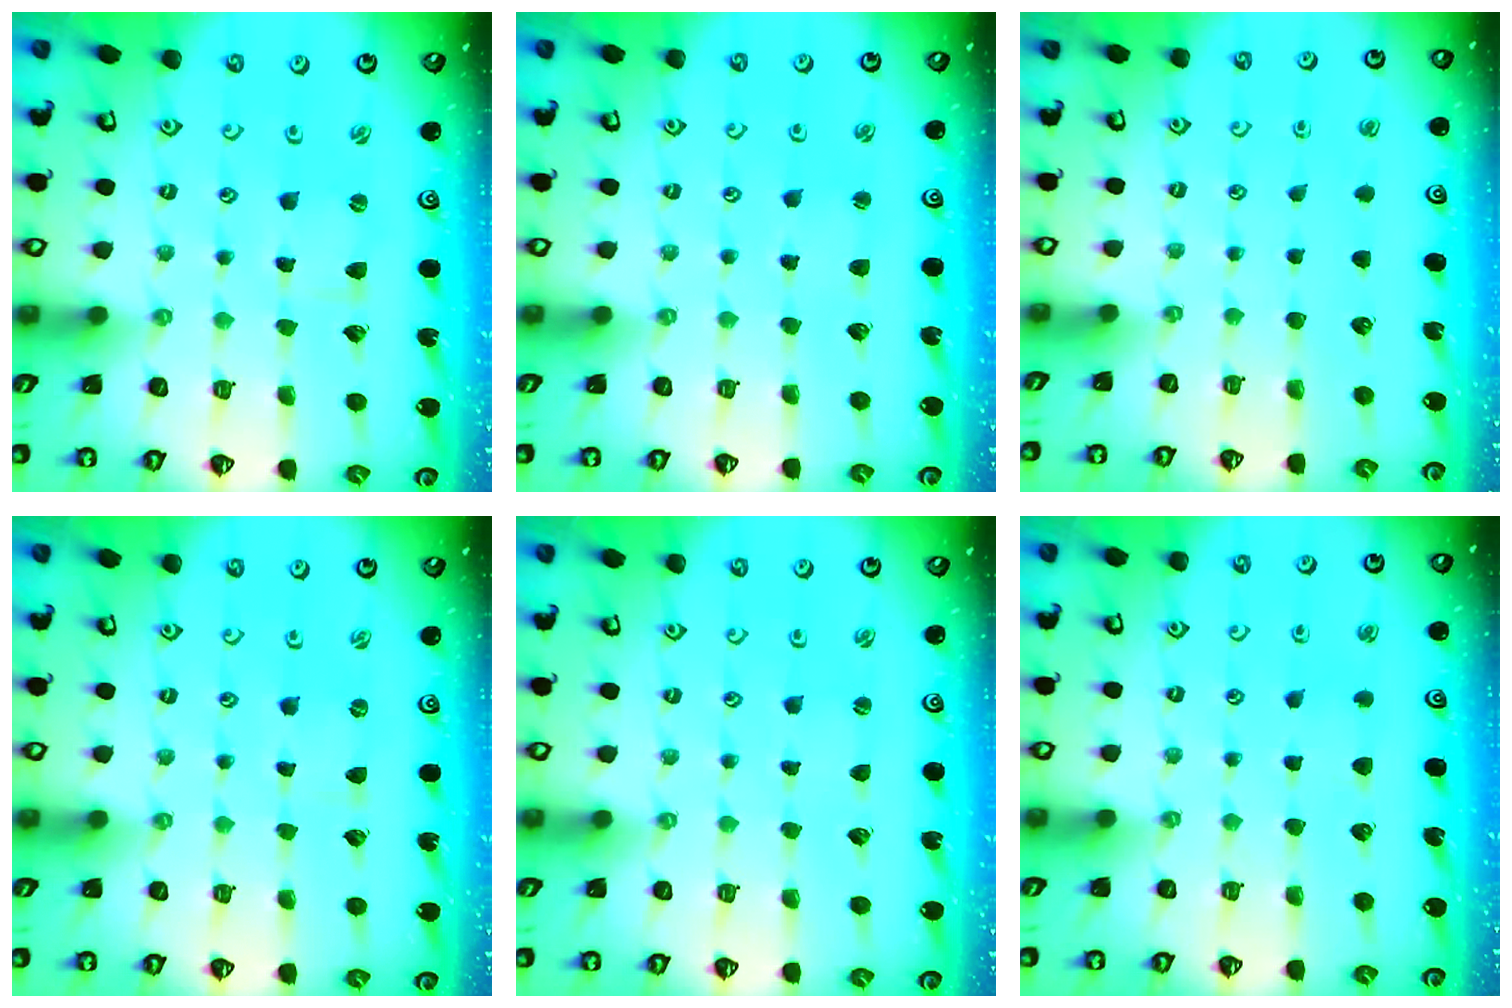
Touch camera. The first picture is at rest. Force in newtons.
{"total": 2.5, "press": 2.5, "slide": 0.3}
{"total": 0.0}
{"total": 0.0}
{"total": 0.7, "press": 0.7, "slide": 0.2}
{"total": 3.1, "press": 3.1, "slide": 0.5}